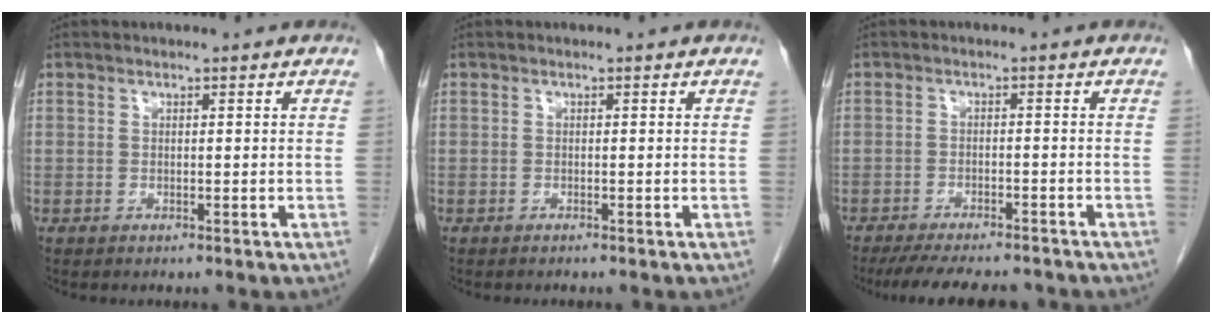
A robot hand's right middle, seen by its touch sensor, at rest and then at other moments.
{"total": 0.0}
{"total": 11.3, "force": [-10.0, 2.3, 4.8], "torque": [-0.073, -0.009, -0.137]}